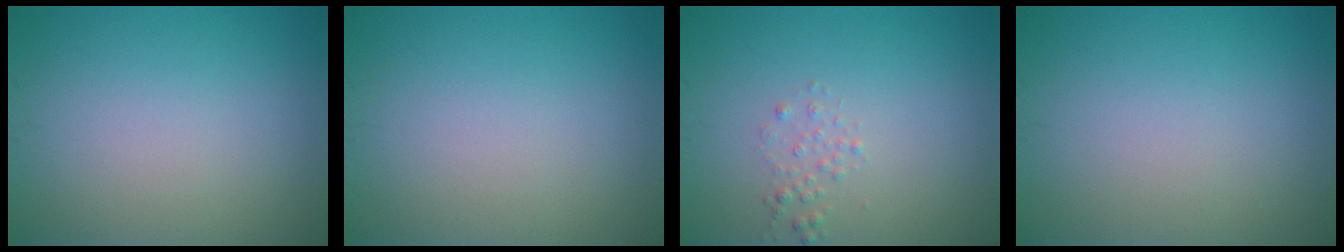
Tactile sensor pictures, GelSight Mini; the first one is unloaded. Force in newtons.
{"total": 0.0}
{"total": 0.9, "press": 0.9, "slide": 0.1}
{"total": 0.0}